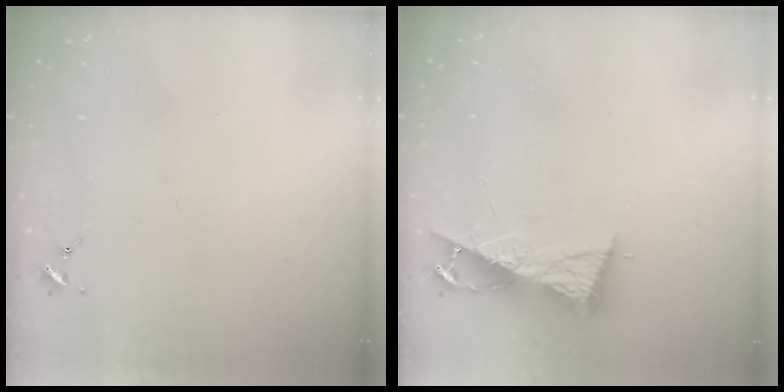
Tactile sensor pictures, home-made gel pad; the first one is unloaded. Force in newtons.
{"total": 8.9, "press": 8.9, "slide": 0.5}